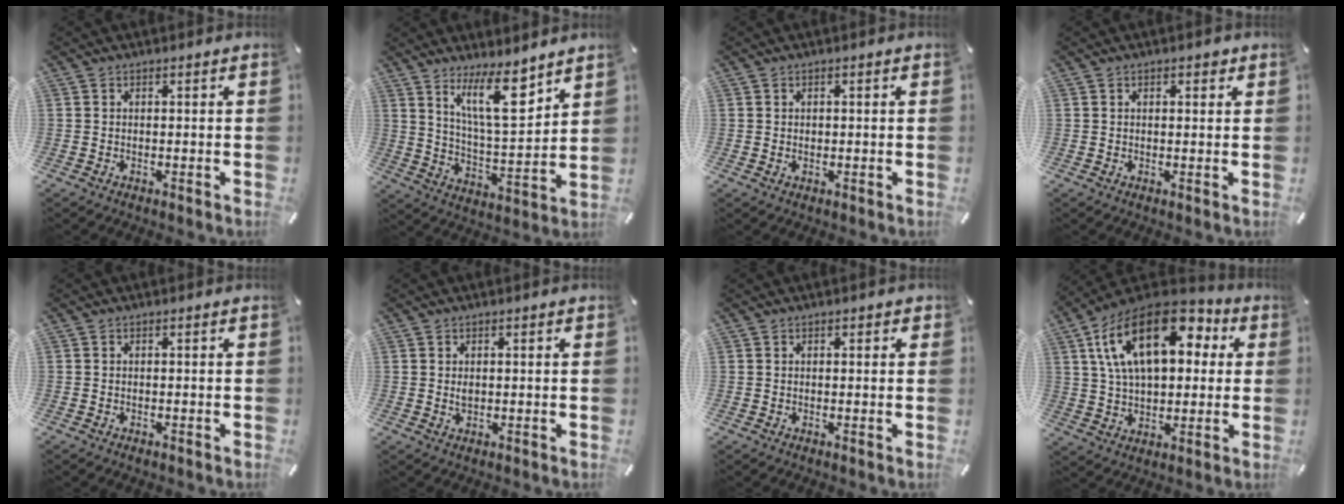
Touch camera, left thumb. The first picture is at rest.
{"total": 14.4, "force": [9.4, 4.4, 10.0], "torque": [-0.175, -0.051, 0.161]}
{"total": 0.8, "force": [0.1, 0.7, 0.3], "torque": [-0.007, 0.003, 0.002]}
{"total": 1.6, "force": [0.7, 0.9, 1.1], "torque": [-0.015, 0.002, 0.010]}
{"total": 0.0}
{"total": 1.2, "force": [0.4, 0.8, 0.8], "torque": [-0.017, 0.001, 0.007]}
{"total": 0.8, "force": [0.4, 0.7, 0.2], "torque": [-0.003, 0.004, 0.007]}
{"total": 21.5, "force": [8.2, 12.3, 15.6], "torque": [-0.309, -0.028, 0.135]}